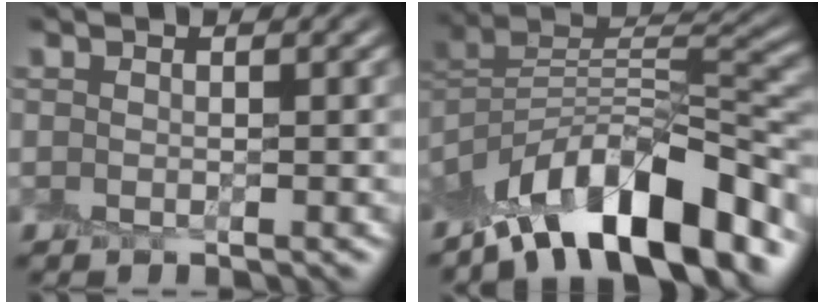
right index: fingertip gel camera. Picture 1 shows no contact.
{"total": 12.7, "force": [-8.2, 3.9, 8.9], "torque": [-0.142, 0.024, -0.151]}